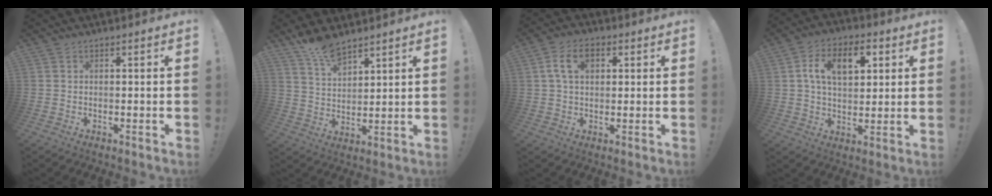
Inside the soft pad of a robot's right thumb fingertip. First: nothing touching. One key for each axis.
{"total": 8.4, "fx": 7.2, "fy": 2.6, "fz": 3.4, "tx": -0.075, "ty": -0.043, "tz": 0.136}
{"total": 8.3, "fx": 2.5, "fy": 5.1, "fz": 6.0, "tx": -0.111, "ty": 0.010, "tz": 0.047}
{"total": 12.4, "fx": 3.9, "fy": 7.7, "fz": 8.8, "tx": -0.132, "ty": 0.007, "tz": 0.068}